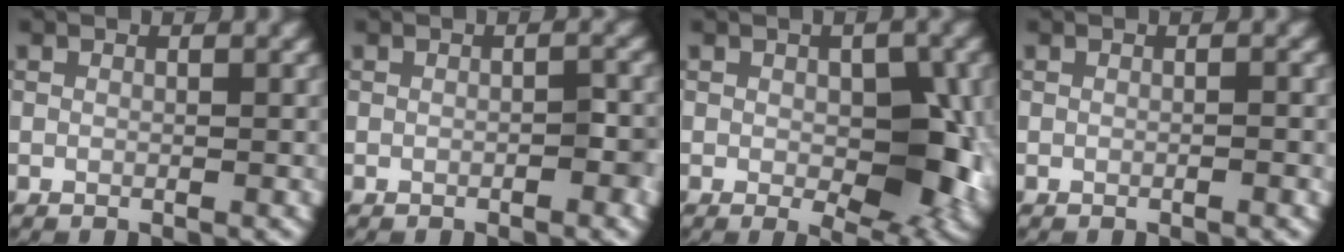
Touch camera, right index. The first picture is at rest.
{"total": 1.6, "force": [-0.5, 0.5, 1.4], "torque": [-0.021, 0.004, -0.007]}
{"total": 8.5, "force": [-0.6, 4.5, 7.2], "torque": [-0.102, -0.015, 0.003]}
{"total": 0.7, "force": [-0.3, 0.0, 0.6], "torque": [-0.010, 0.004, -0.005]}